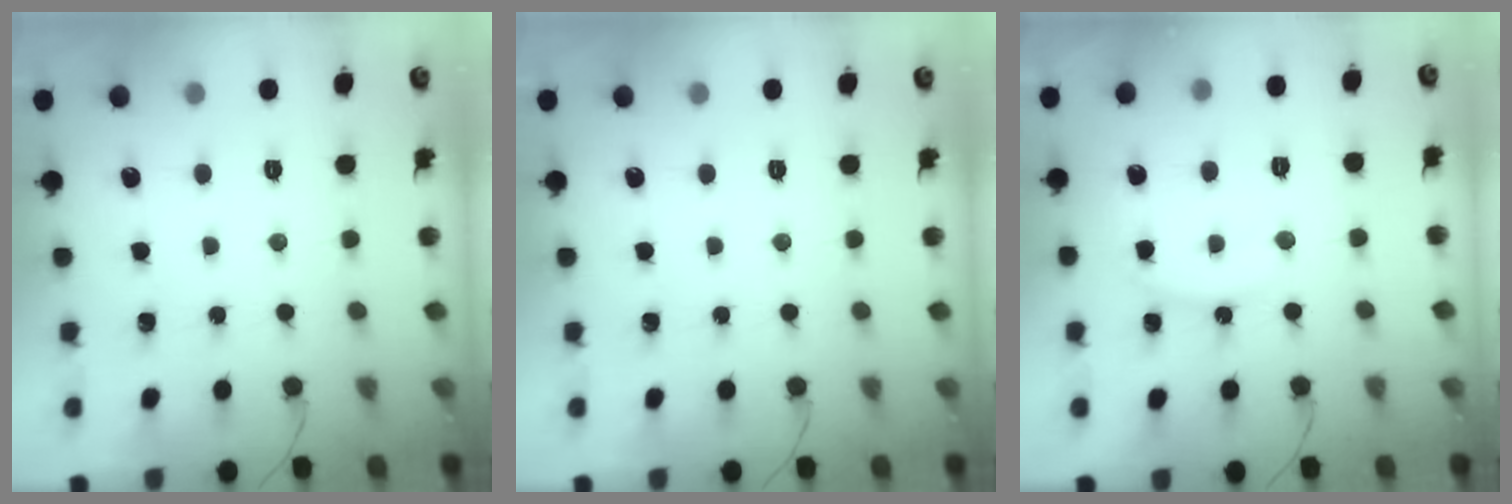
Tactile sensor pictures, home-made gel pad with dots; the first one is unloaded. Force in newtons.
{"total": 0.0}
{"total": 10.5, "press": 10.5, "slide": 0.6}